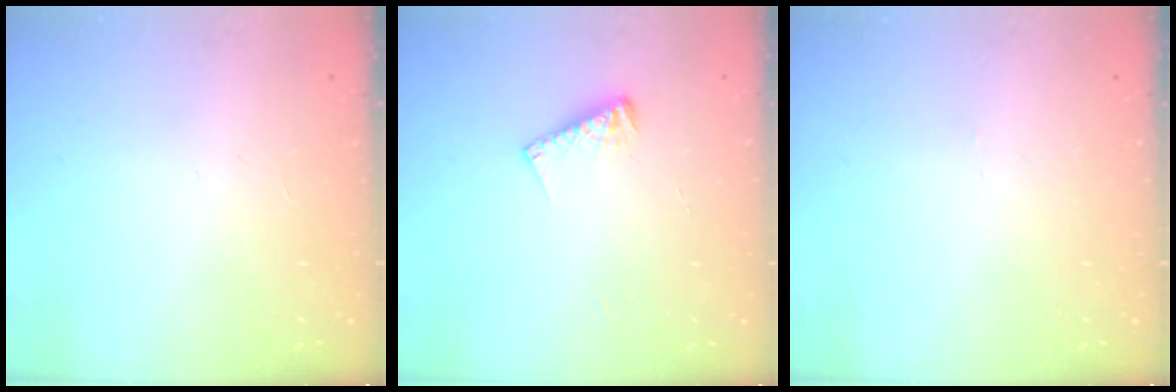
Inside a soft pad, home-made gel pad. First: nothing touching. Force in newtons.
{"total": 5.8, "press": 5.8, "slide": 0.3}
{"total": 0.0}